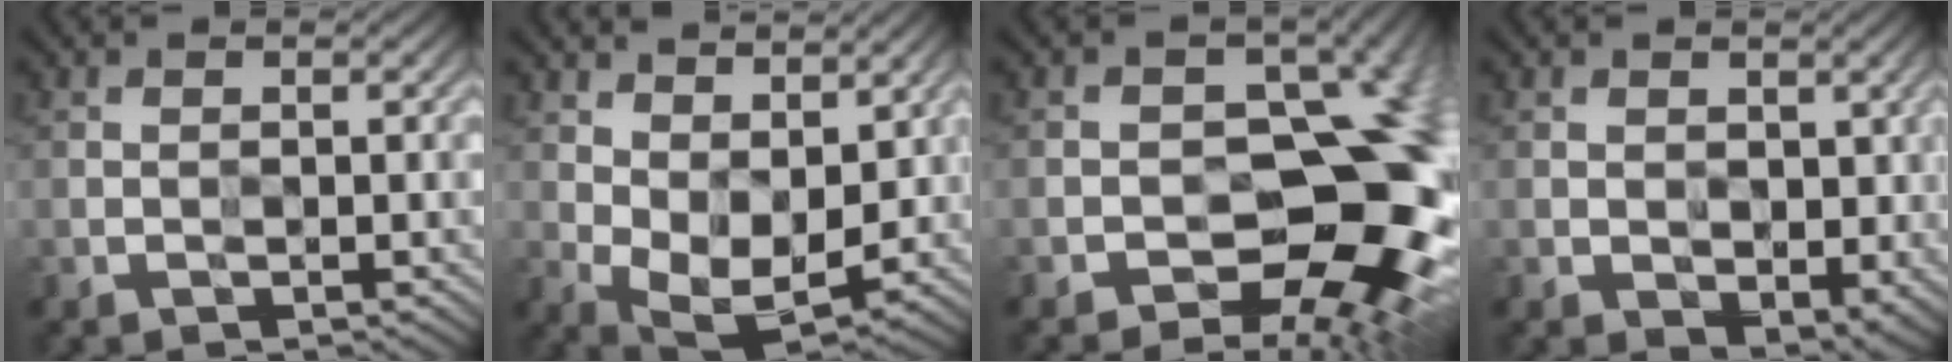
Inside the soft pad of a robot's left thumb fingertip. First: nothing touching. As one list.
[{"total": 7.5, "force": [2.6, 4.4, 5.5], "torque": [-0.122, -0.011, 0.052]}, {"total": 15.4, "force": [-5.1, 9.4, 11.1], "torque": [-0.100, 0.001, -0.070]}, {"total": 3.2, "force": [0.6, 2.4, 2.1], "torque": [-0.039, -0.016, 0.014]}]